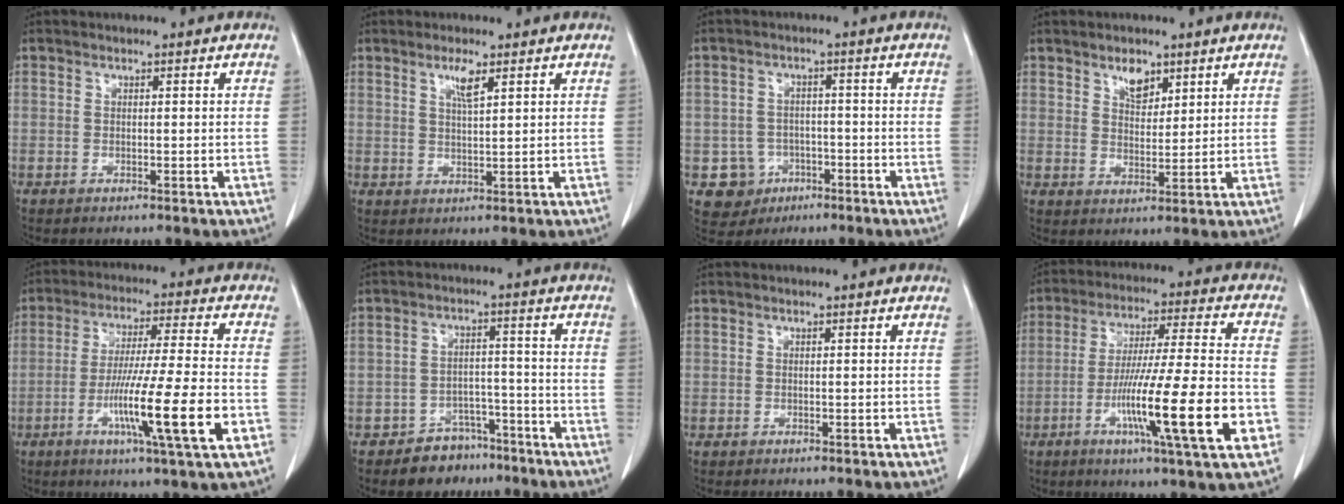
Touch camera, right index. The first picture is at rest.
{"total": 3.0, "force": [1.8, 0.2, 2.5], "torque": [-0.052, -0.003, 0.034]}
{"total": 5.6, "force": [-2.1, 5.1, 0.5], "torque": [-0.006, 0.011, -0.028]}
{"total": 4.0, "force": [2.7, 2.1, 2.1], "torque": [-0.037, -0.002, 0.050]}
{"total": 14.9, "force": [-4.9, -0.4, 14.1], "torque": [-0.253, -0.020, -0.085]}
{"total": 6.1, "force": [-4.5, 3.9, 0.9], "torque": [-0.005, 0.014, -0.069]}
{"total": 0.0}
{"total": 18.2, "force": [-6.0, 0.1, 17.2], "torque": [-0.279, -0.017, -0.099]}